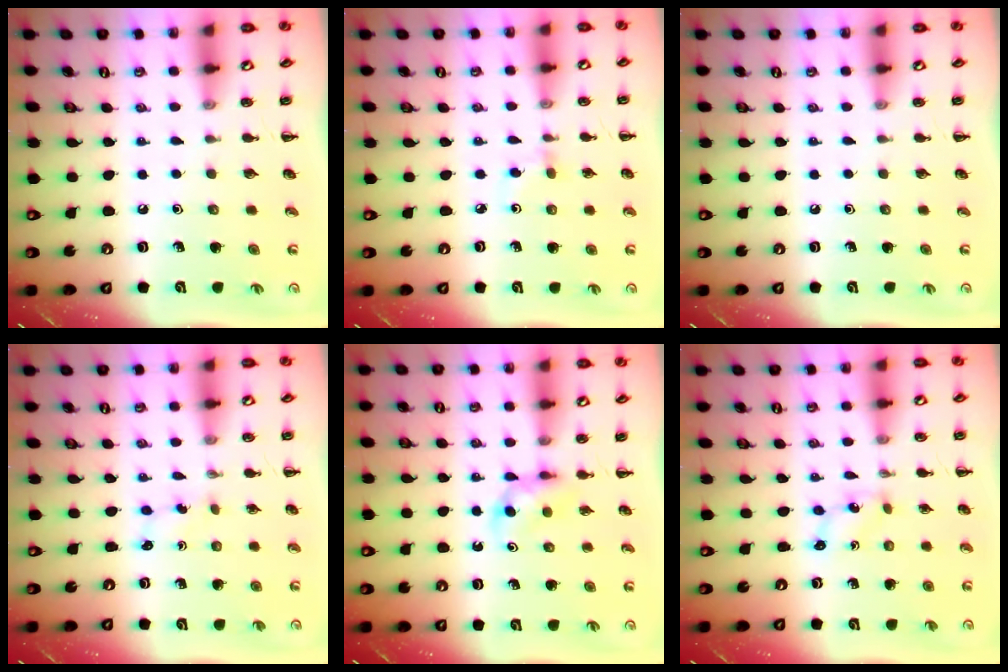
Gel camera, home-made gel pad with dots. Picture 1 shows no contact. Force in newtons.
{"total": 2.6, "press": 2.4, "slide": 1.1}
{"total": 0.0}
{"total": 1.7, "press": 1.5, "slide": 0.6}
{"total": 4.1, "press": 3.9, "slide": 1.3}
{"total": 0.8, "press": 0.8, "slide": 0.3}